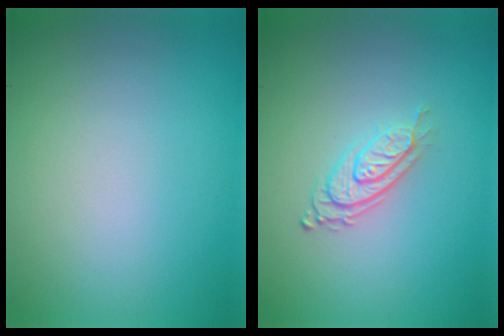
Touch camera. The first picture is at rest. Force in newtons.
{"total": 2.9, "press": 2.0, "slide": 2.0}